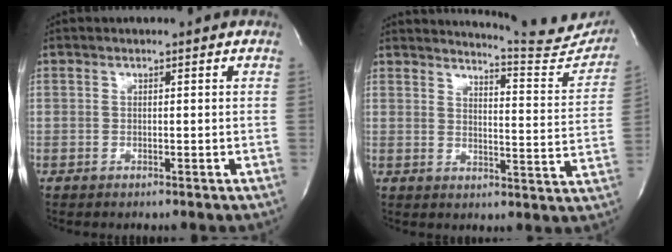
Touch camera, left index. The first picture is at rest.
{"total": 14.5, "force": [14.2, 0.7, 2.6], "torque": [-0.030, -0.080, 0.157]}